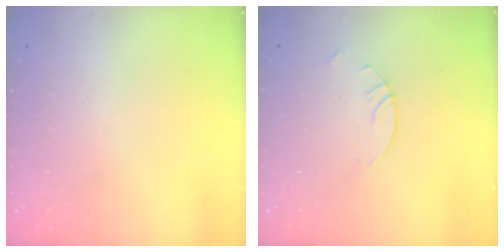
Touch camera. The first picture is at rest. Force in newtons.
{"total": 2.7, "press": 2.7, "slide": 0.2}